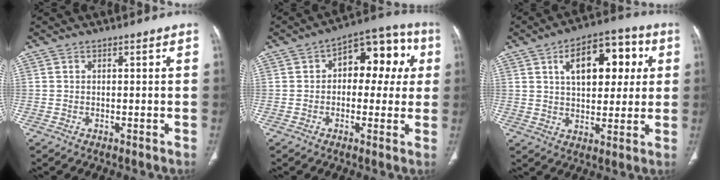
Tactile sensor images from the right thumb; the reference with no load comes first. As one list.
[{"total": 13.5, "force": [2.6, 8.1, 10.4], "torque": [-0.083, 0.038, 0.026]}, {"total": 15.1, "force": [4.6, 8.3, 11.7], "torque": [-0.137, 0.009, 0.070]}]